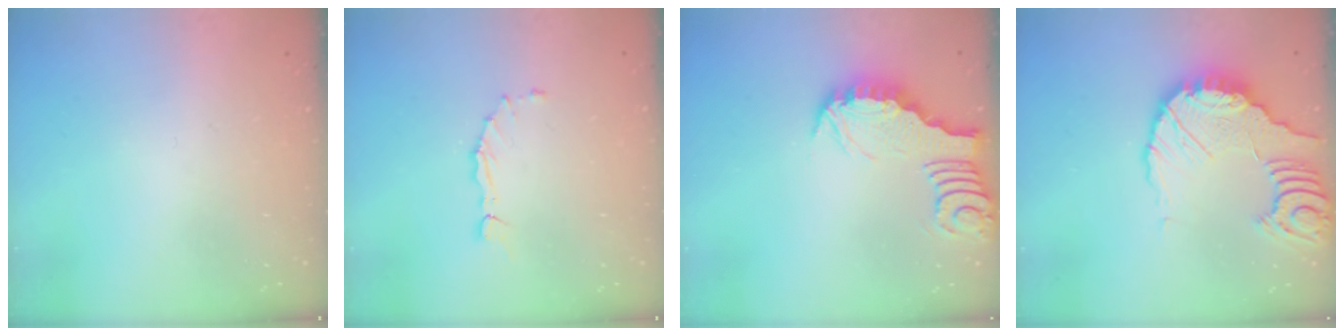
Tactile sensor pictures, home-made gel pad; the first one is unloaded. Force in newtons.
{"total": 1.6, "press": 1.6, "slide": 0.3}
{"total": 3.3, "press": 3.2, "slide": 0.4}
{"total": 13.1, "press": 13.0, "slide": 1.6}